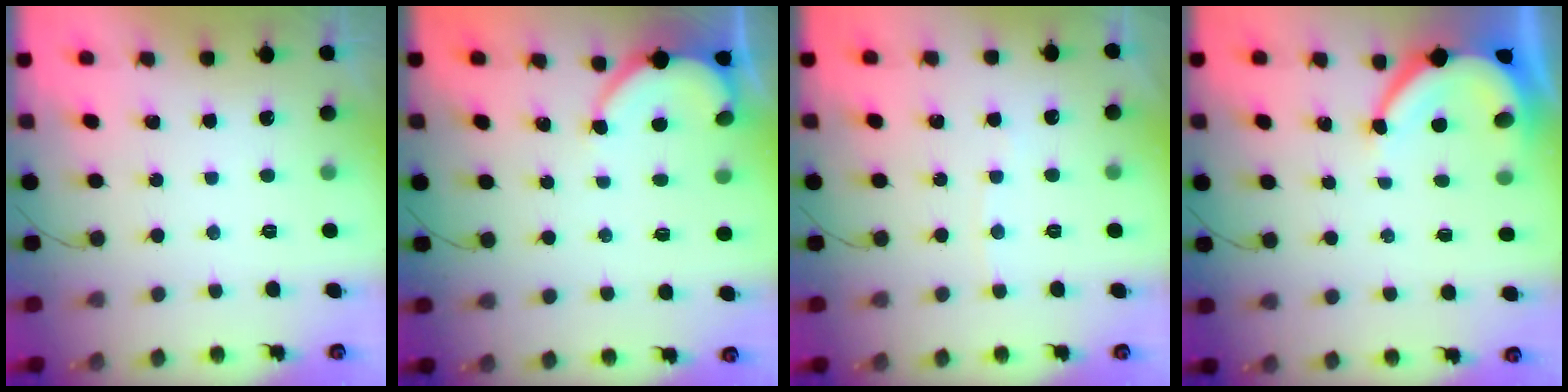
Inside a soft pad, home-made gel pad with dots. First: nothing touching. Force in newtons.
{"total": 4.1, "press": 4.1, "slide": 0.4}
{"total": 2.1, "press": 2.0, "slide": 0.3}
{"total": 7.2, "press": 7.1, "slide": 0.9}